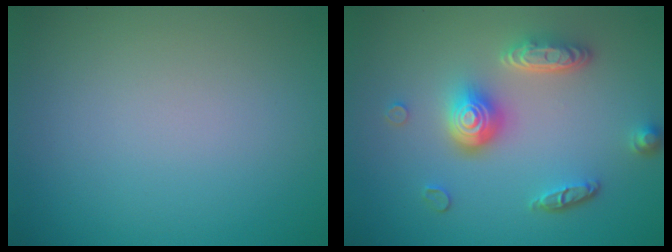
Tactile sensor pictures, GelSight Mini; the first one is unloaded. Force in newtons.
{"total": 4.8, "press": 3.7, "slide": 3.1}